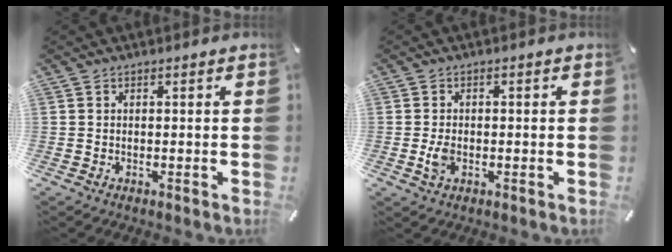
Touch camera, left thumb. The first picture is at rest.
{"total": 3.2, "force": [-0.7, 2.0, 2.4], "torque": [-0.063, -0.005, -0.017]}